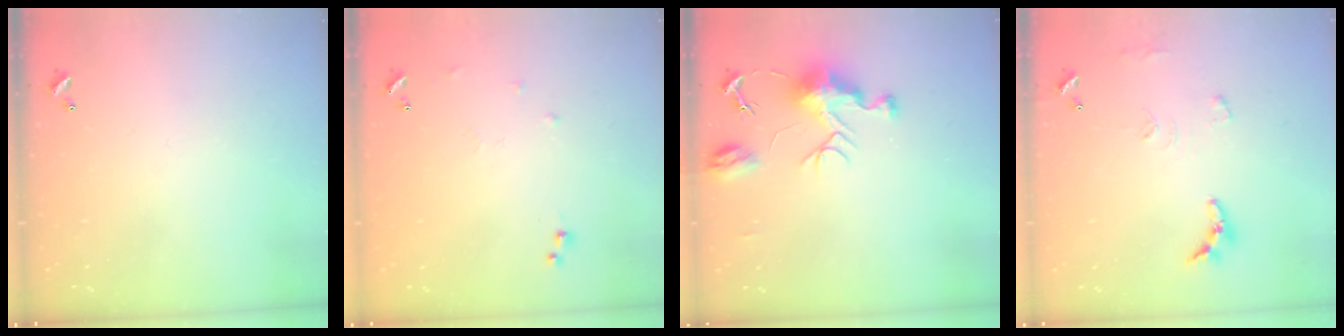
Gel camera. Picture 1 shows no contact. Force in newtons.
{"total": 6.3, "press": 6.3, "slide": 0.7}
{"total": 9.1, "press": 9.1, "slide": 0.7}
{"total": 8.7, "press": 8.7, "slide": 0.6}